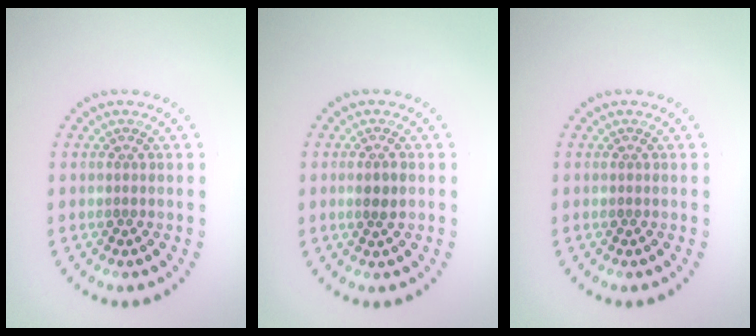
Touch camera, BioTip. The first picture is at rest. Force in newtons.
{"total": 1.5, "press": 1.4, "slide": 0.5}
{"total": 0.0}